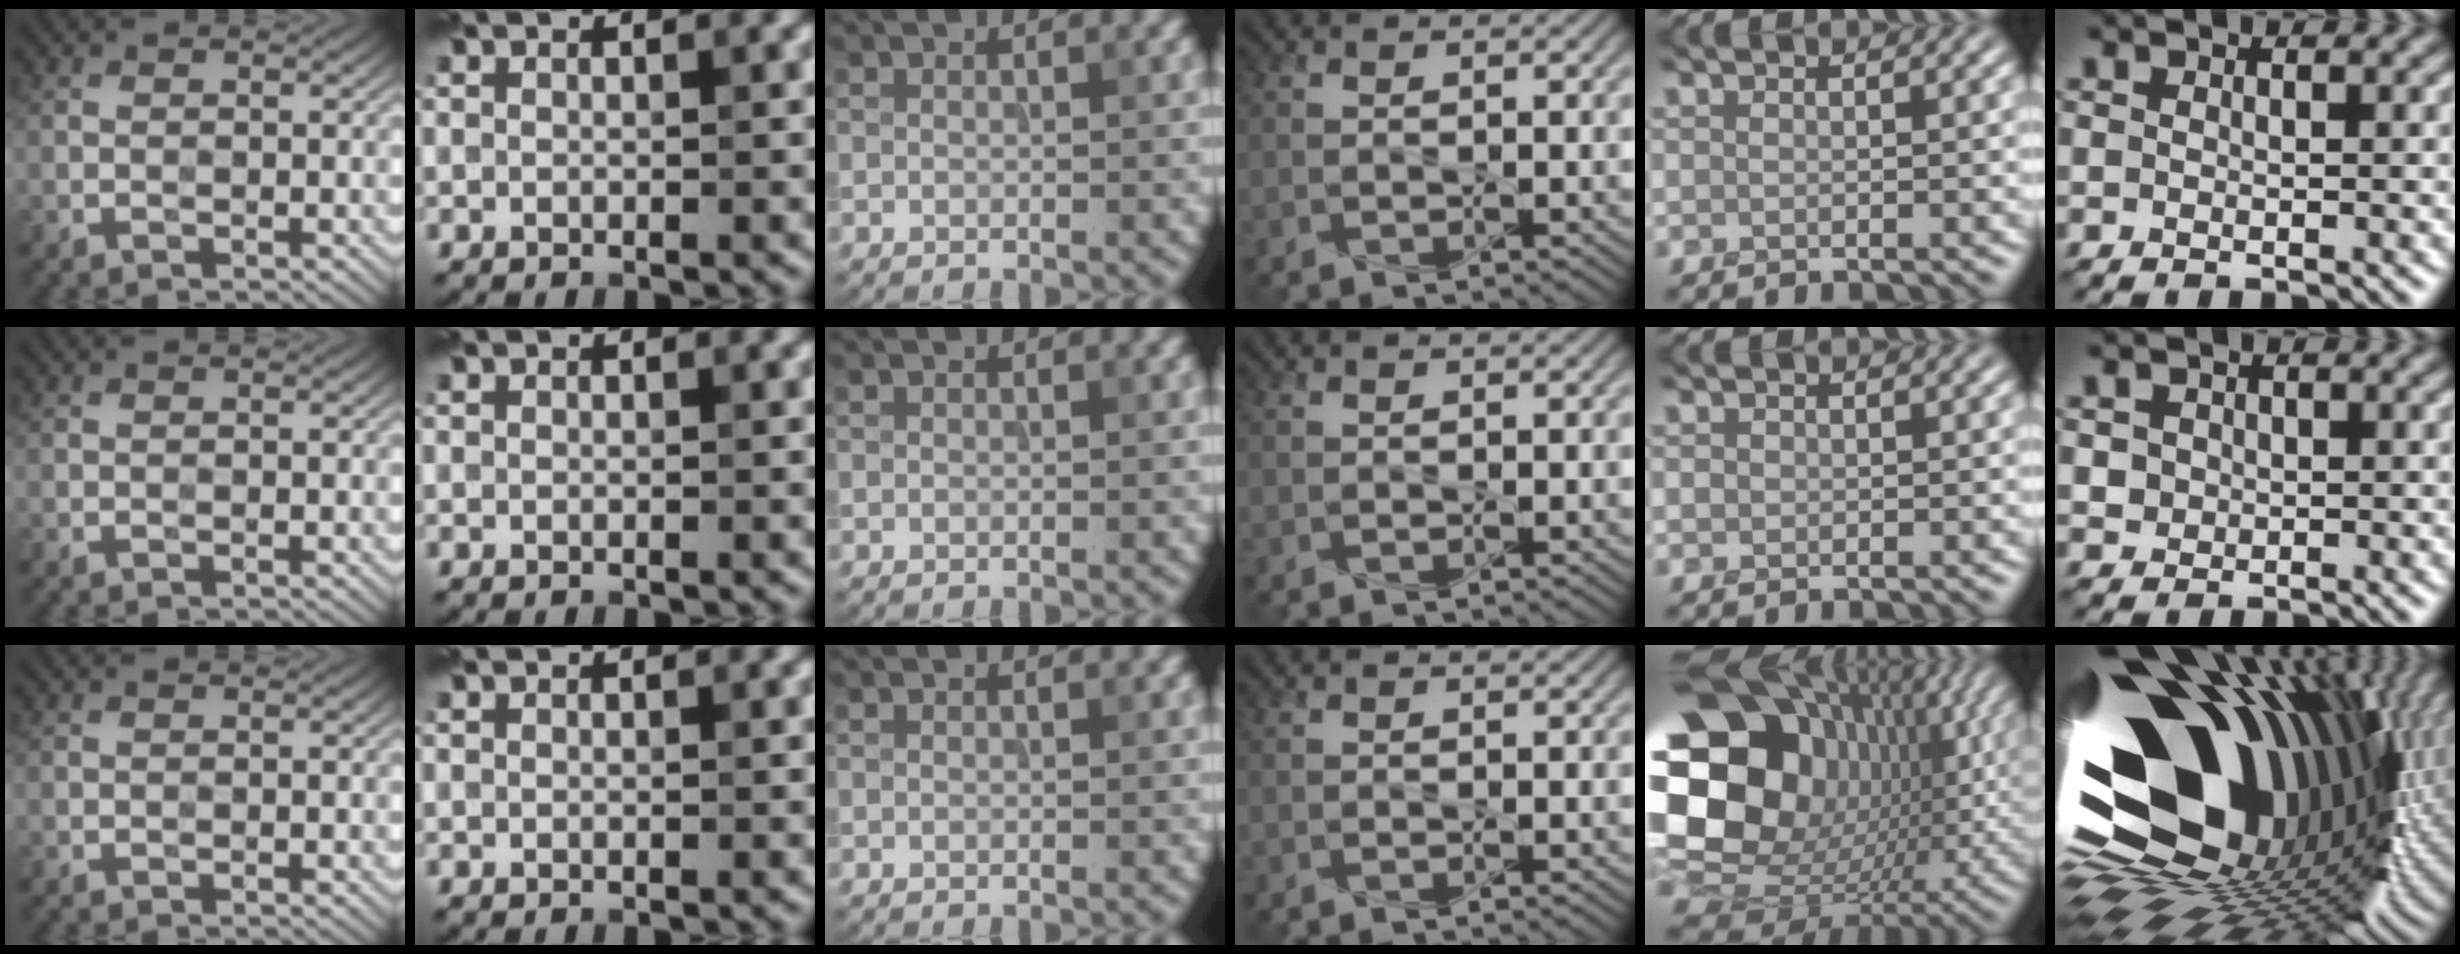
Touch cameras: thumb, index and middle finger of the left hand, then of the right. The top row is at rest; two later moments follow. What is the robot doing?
{"motion": "press", "object": "stapler"}